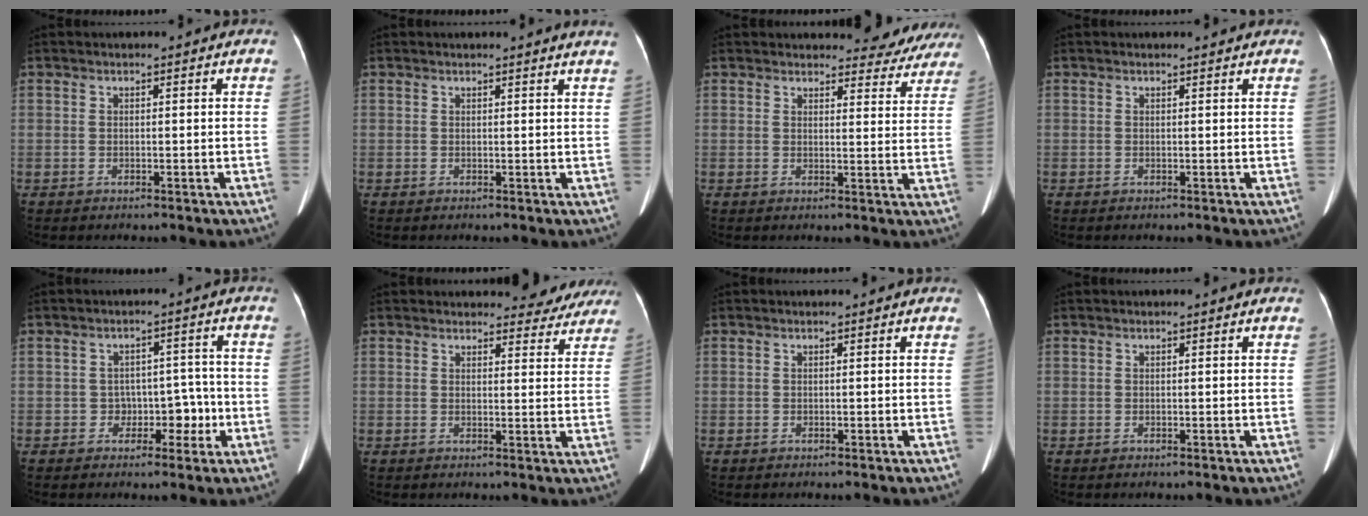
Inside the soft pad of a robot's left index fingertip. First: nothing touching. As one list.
[{"total": 3.0, "force": [2.8, -0.5, 0.9], "torque": [-0.013, -0.010, 0.018]}, {"total": 9.1, "force": [8.7, 2.7, 0.7], "torque": [0.024, -0.022, 0.075]}, {"total": 0.7, "force": [0.7, 0.1, 0.0], "torque": [-0.013, 0.003, 0.009]}, {"total": 4.3, "force": [-1.6, 3.2, 2.4], "torque": [-0.018, 0.022, -0.018]}, {"total": 7.6, "force": [7.2, 2.4, 0.5], "torque": [0.024, -0.013, 0.061]}, {"total": 0.0}, {"total": 0.0}]